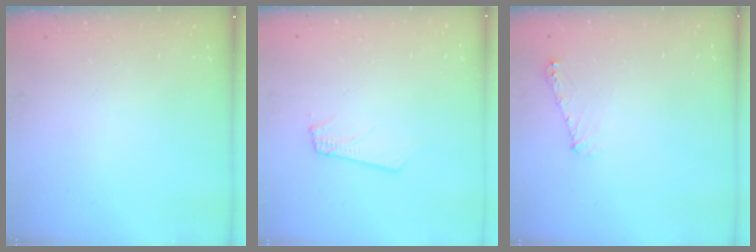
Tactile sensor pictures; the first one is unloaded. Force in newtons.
{"total": 1.8, "press": 1.8, "slide": 0.1}
{"total": 5.7, "press": 5.7, "slide": 0.5}